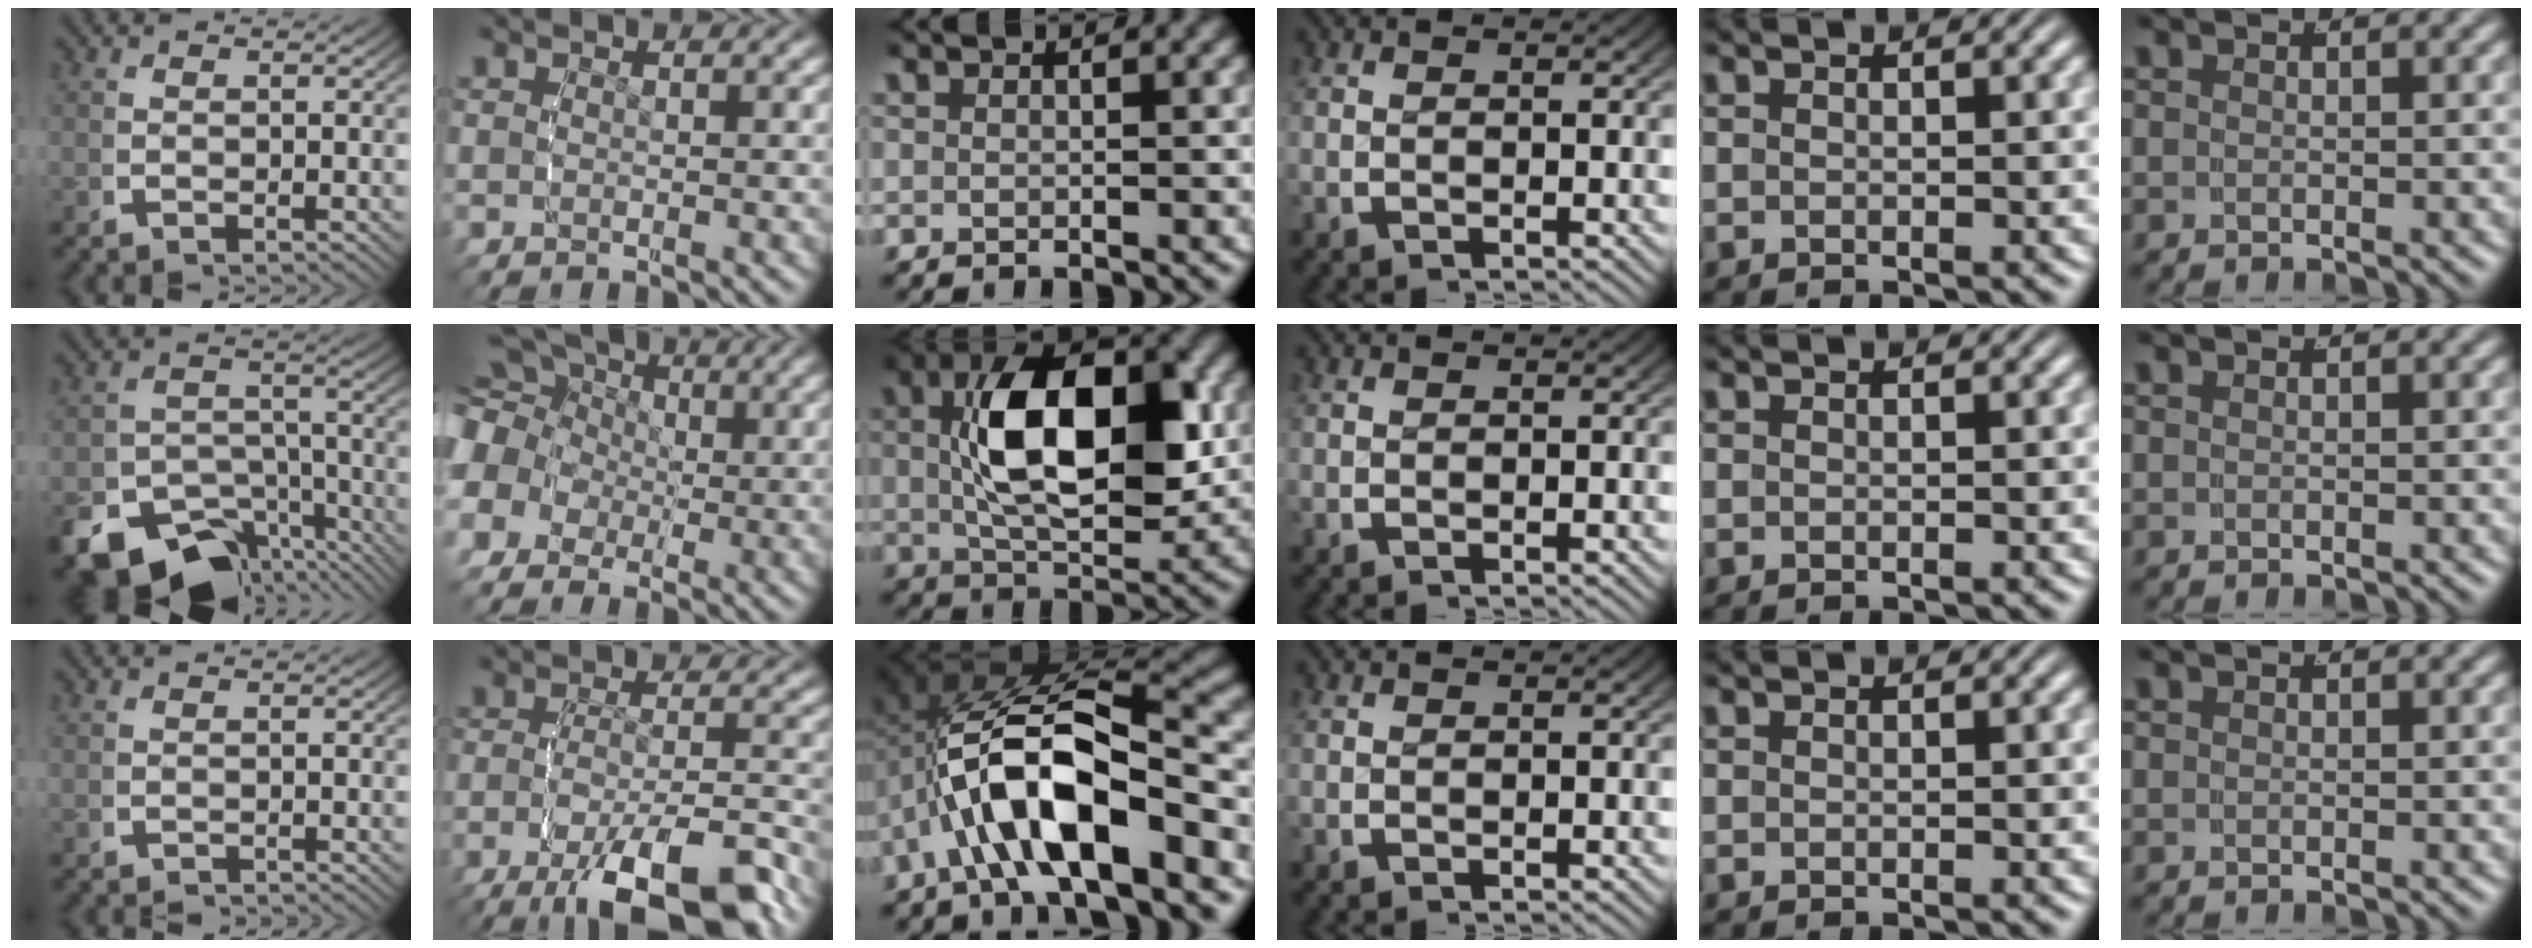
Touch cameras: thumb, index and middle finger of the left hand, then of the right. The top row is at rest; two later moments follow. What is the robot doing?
{"motion": "grasp_and_lifting", "object": "bottle cap"}